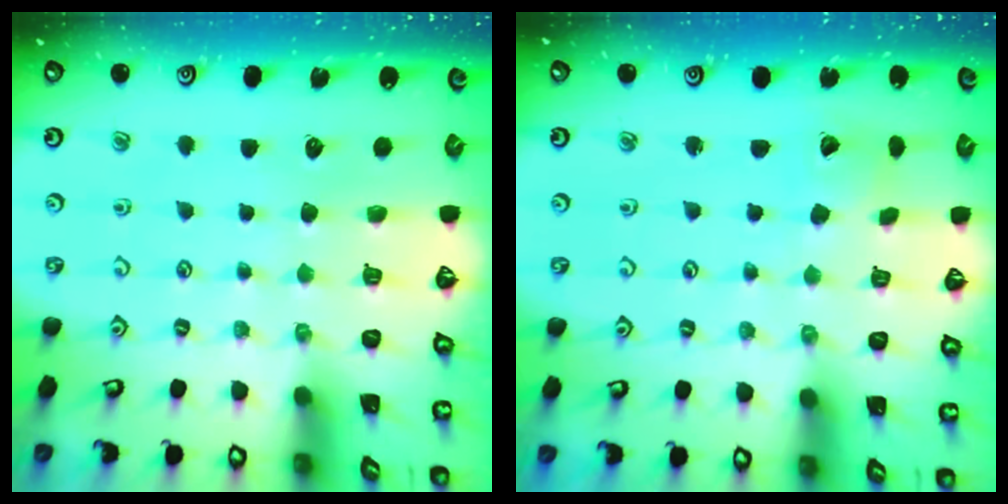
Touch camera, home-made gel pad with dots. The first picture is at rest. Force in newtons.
{"total": 2.6, "press": 2.6, "slide": 0.3}